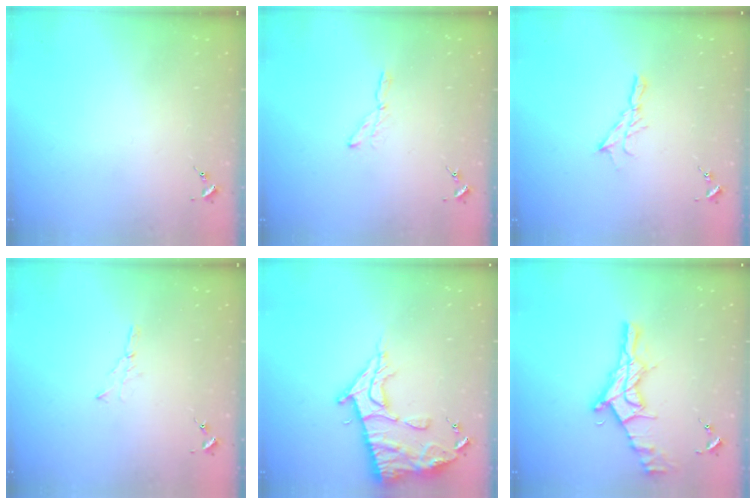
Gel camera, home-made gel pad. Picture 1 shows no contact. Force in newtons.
{"total": 3.5, "press": 3.5, "slide": 0.4}
{"total": 6.3, "press": 6.3, "slide": 0.2}
{"total": 2.6, "press": 2.6, "slide": 0.3}
{"total": 14.9, "press": 14.9, "slide": 1.5}
{"total": 17.3, "press": 17.2, "slide": 1.4}